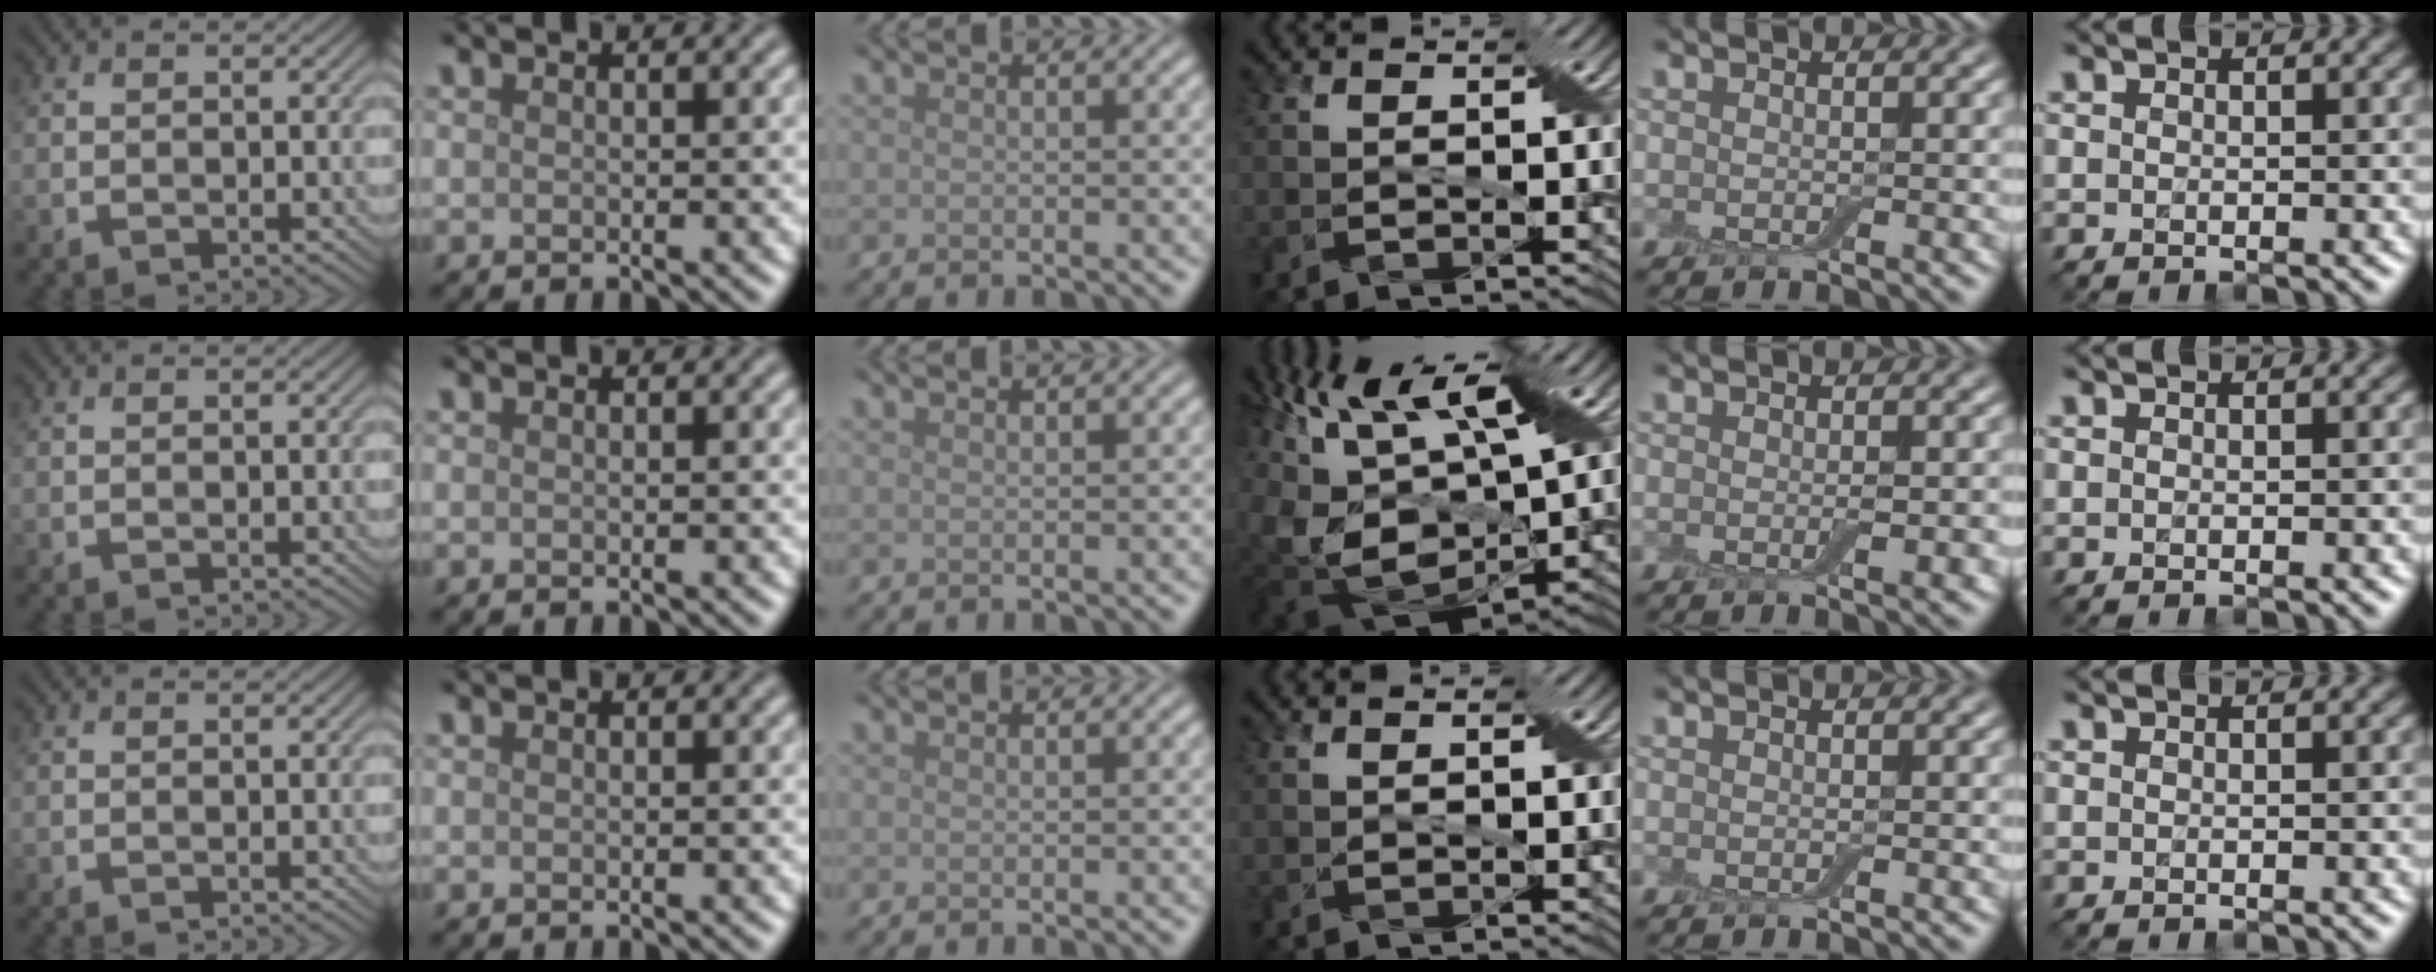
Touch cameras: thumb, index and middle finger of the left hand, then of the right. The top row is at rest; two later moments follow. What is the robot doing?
{"motion": "insert", "object": "backpack"}